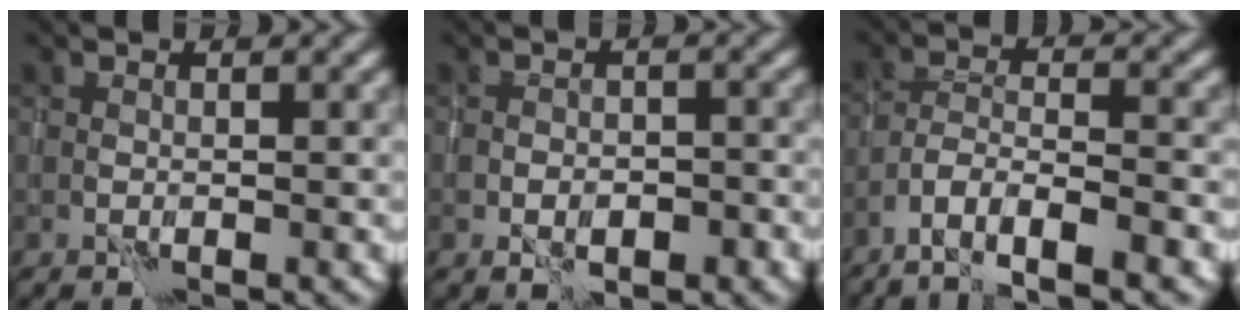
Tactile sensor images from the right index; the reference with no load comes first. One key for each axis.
{"total": 2.8, "fx": -1.3, "fy": 1.5, "fz": 1.9, "tx": -0.026, "ty": 0.008, "tz": -0.015}
{"total": 5.7, "fx": -4.1, "fy": 1.0, "fz": 3.8, "tx": -0.067, "ty": 0.003, "tz": -0.075}